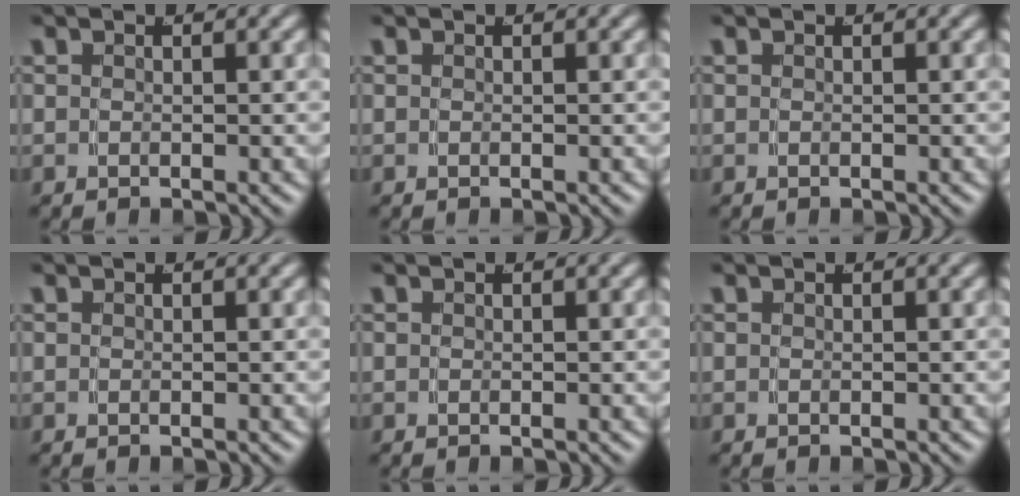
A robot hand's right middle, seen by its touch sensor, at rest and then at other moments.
{"total": 0.0}
{"total": 0.0}
{"total": 0.0}
{"total": 0.0}
{"total": 0.0}